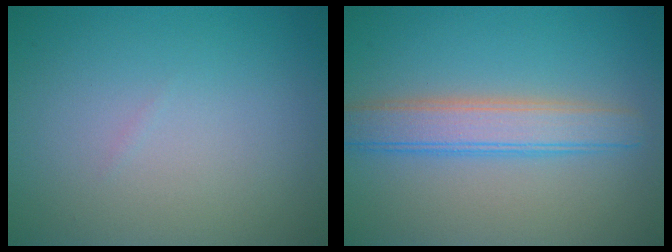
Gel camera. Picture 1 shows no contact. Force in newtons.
{"total": 4.3, "press": 4.3, "slide": 0.2}